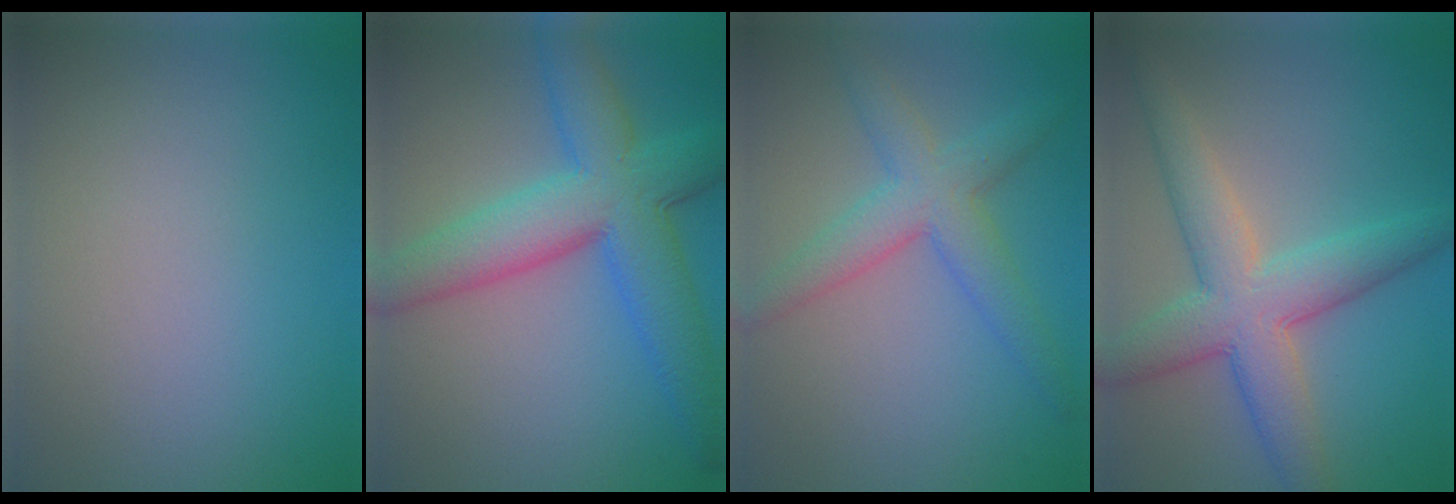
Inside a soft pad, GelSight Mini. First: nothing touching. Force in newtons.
{"total": 9.0, "press": 9.0, "slide": 0.3}
{"total": 4.6, "press": 4.6, "slide": 0.2}
{"total": 6.9, "press": 6.9, "slide": 0.1}